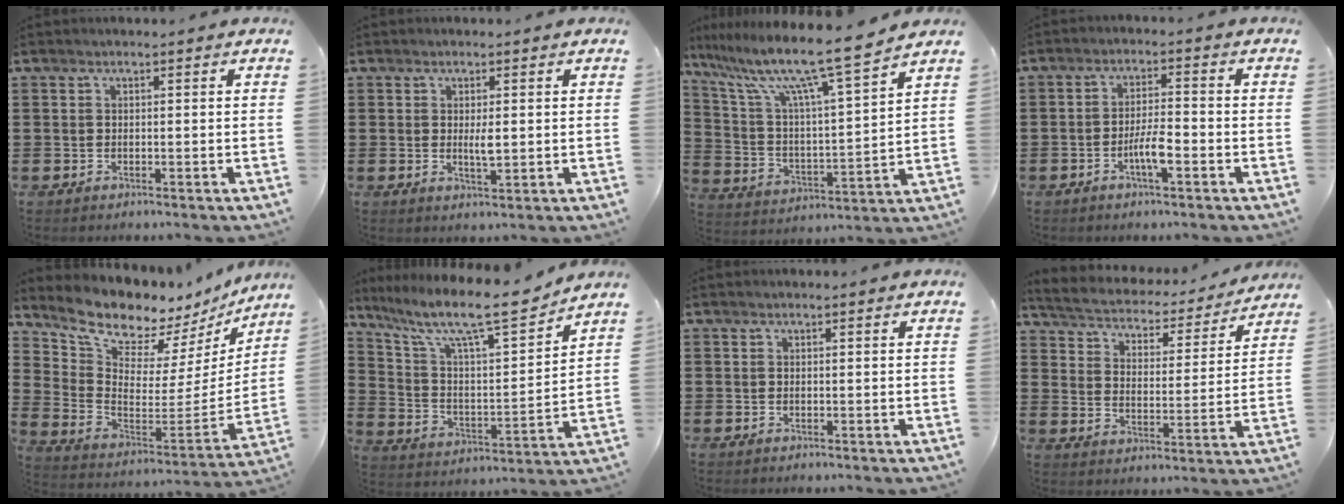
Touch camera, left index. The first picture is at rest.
{"total": 2.8, "force": [0.3, 0.7, 2.7], "torque": [-0.051, -0.001, 0.003]}
{"total": 11.6, "force": [9.4, 0.0, 6.8], "torque": [-0.169, -0.059, 0.151]}
{"total": 4.5, "force": [-1.9, 0.9, 4.0], "torque": [-0.081, 0.001, -0.038]}
{"total": 8.8, "force": [8.3, 2.2, 1.9], "torque": [-0.081, -0.075, 0.143]}
{"total": 12.0, "force": [9.4, 2.0, 7.1], "torque": [-0.156, -0.062, 0.154]}
{"total": 0.0}
{"total": 3.3, "force": [3.2, 0.3, 0.4], "torque": [-0.032, -0.031, 0.046]}